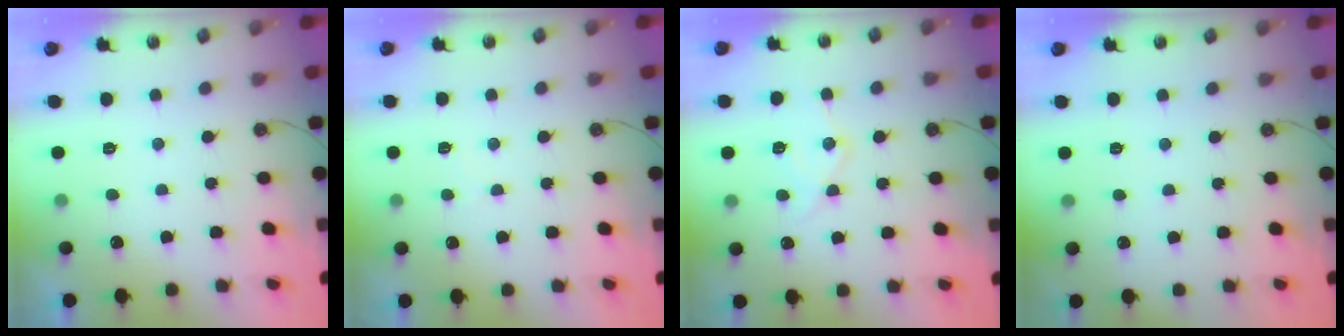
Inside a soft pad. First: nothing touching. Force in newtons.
{"total": 2.7, "press": 2.7, "slide": 0.3}
{"total": 11.8, "press": 11.7, "slide": 1.2}
{"total": 3.0, "press": 2.9, "slide": 0.4}